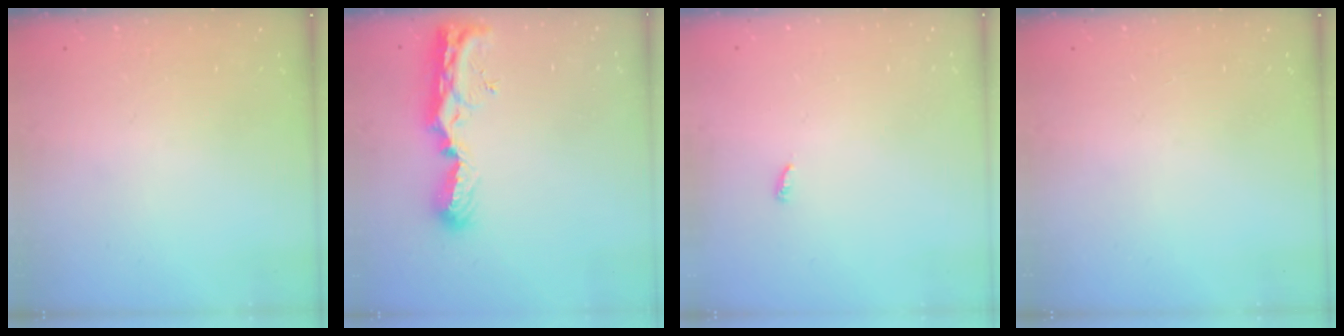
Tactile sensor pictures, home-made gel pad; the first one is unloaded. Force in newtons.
{"total": 10.3, "press": 10.2, "slide": 1.2}
{"total": 2.5, "press": 2.5, "slide": 0.2}
{"total": 0.0}